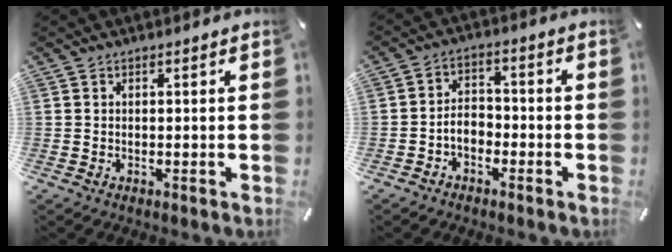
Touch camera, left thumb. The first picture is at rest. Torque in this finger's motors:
{"motor_torque": [0.01, 0.01, 0.01, 0.02, -0.01]}